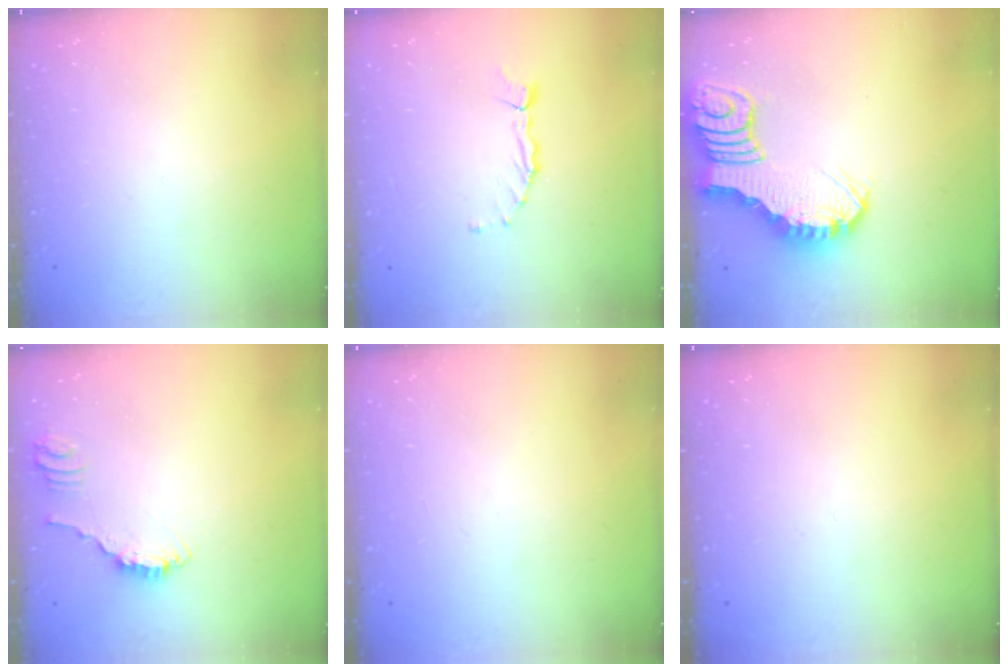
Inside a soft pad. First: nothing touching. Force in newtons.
{"total": 1.6, "press": 1.5, "slide": 0.2}
{"total": 3.2, "press": 3.2, "slide": 0.3}
{"total": 2.4, "press": 2.4, "slide": 0.1}
{"total": 0.0}
{"total": 0.0}